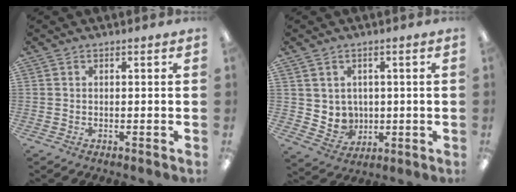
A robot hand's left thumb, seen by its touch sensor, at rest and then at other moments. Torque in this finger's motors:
{"motor_torque": [-0.21, 0.23, 0.03, -0.02, 0.00]}